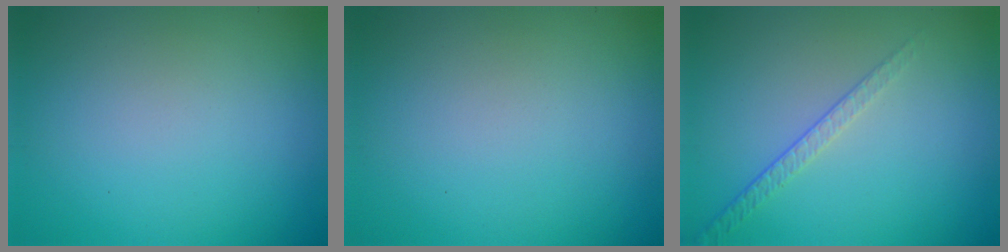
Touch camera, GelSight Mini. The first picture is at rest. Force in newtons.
{"total": 0.0}
{"total": 1.6, "press": 1.0, "slide": 1.3}